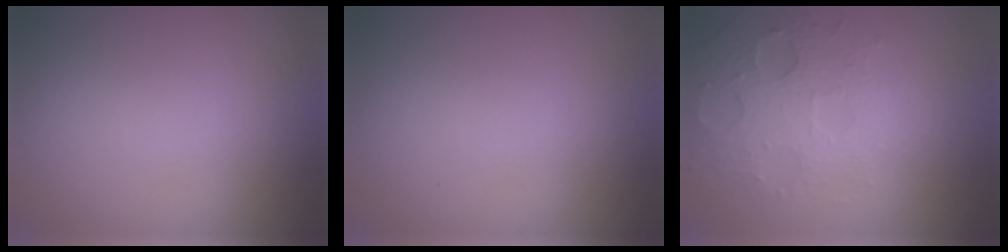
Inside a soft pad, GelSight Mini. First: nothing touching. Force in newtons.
{"total": 0.0}
{"total": 3.5, "press": 3.2, "slide": 1.4}